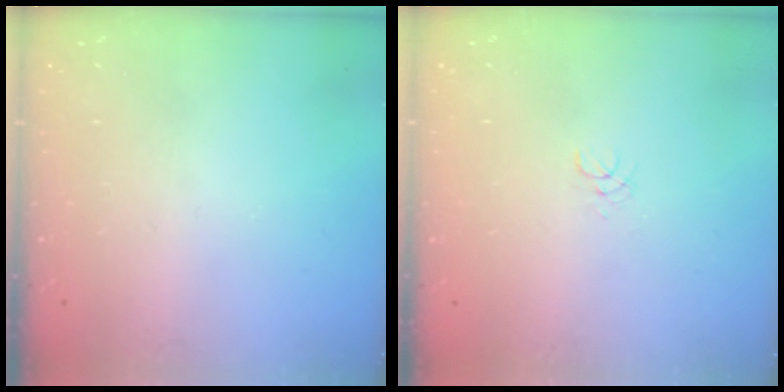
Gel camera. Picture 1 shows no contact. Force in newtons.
{"total": 1.1, "press": 1.1, "slide": 0.1}